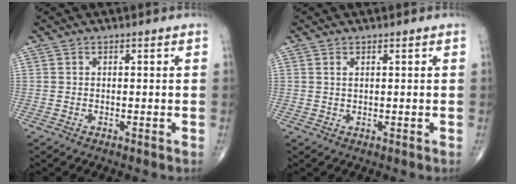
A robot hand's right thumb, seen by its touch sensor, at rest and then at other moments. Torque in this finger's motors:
{"motor_torque": [0.19, -0.39, -0.12, -0.34, -0.02]}